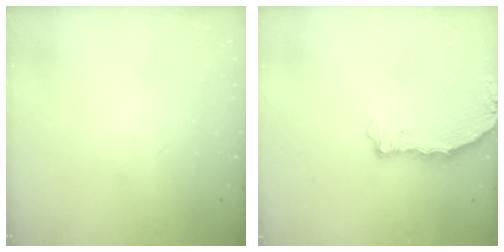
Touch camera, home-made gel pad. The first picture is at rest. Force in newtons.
{"total": 4.9, "press": 4.9, "slide": 0.2}